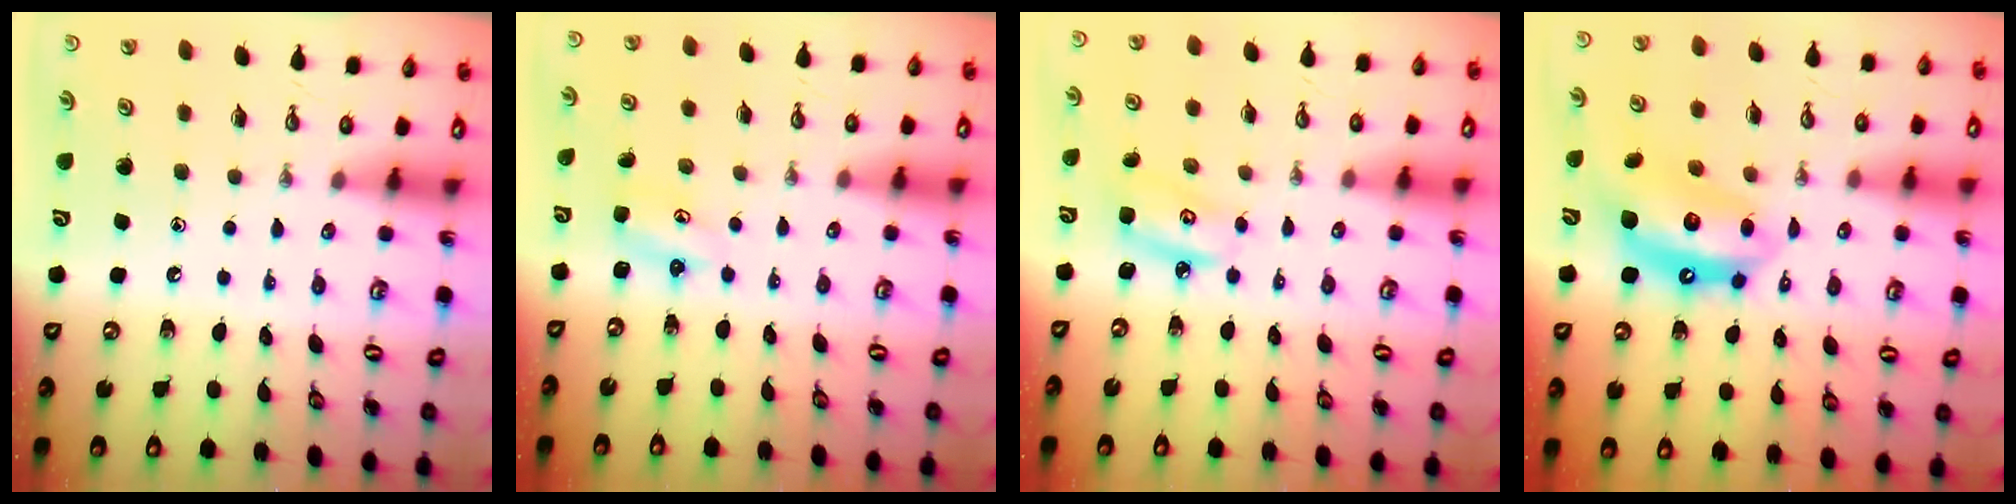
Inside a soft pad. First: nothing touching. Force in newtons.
{"total": 2.8, "press": 2.8, "slide": 0.3}
{"total": 4.9, "press": 4.9, "slide": 0.4}
{"total": 12.3, "press": 12.2, "slide": 1.2}